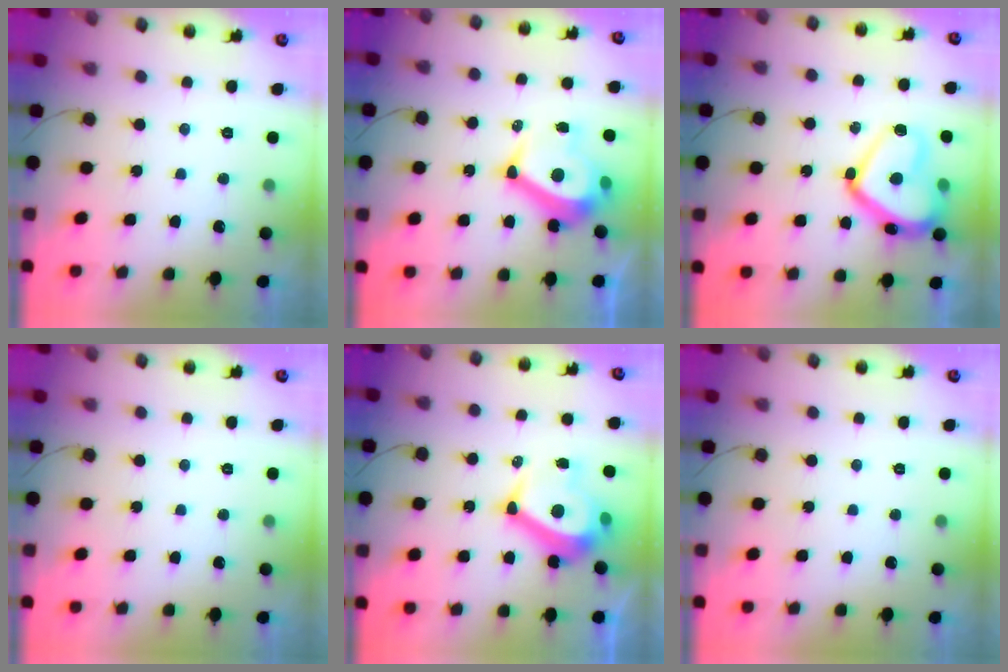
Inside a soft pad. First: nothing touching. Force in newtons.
{"total": 10.4, "press": 9.9, "slide": 3.1}
{"total": 19.2, "press": 19.1, "slide": 1.4}
{"total": 0.0}
{"total": 10.4, "press": 9.9, "slide": 3.1}
{"total": 0.0}